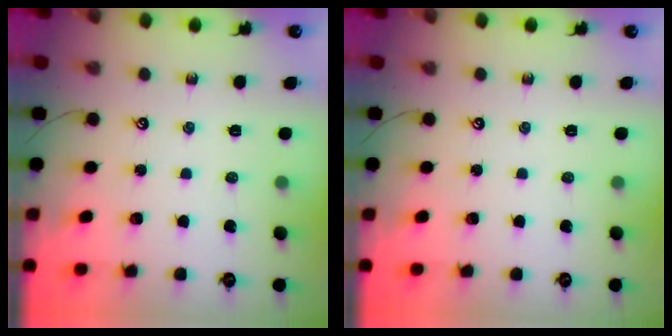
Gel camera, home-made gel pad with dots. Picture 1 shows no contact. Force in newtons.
{"total": 0.0}